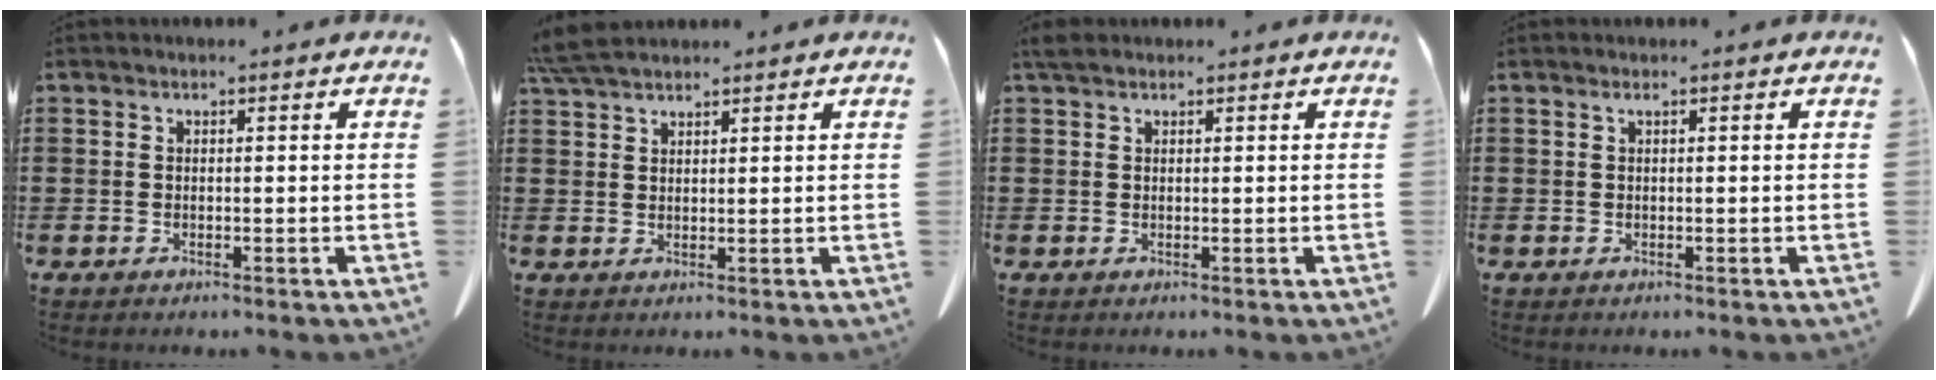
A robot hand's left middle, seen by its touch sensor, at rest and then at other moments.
{"total": 4.4, "force": [3.8, 0.8, 2.0], "torque": [-0.051, -0.004, 0.074]}
{"total": 1.2, "force": [1.0, 0.5, 0.5], "torque": [-0.013, 0.001, 0.021]}
{"total": 0.5, "force": [0.2, 0.0, 0.5], "torque": [-0.010, -0.003, 0.006]}